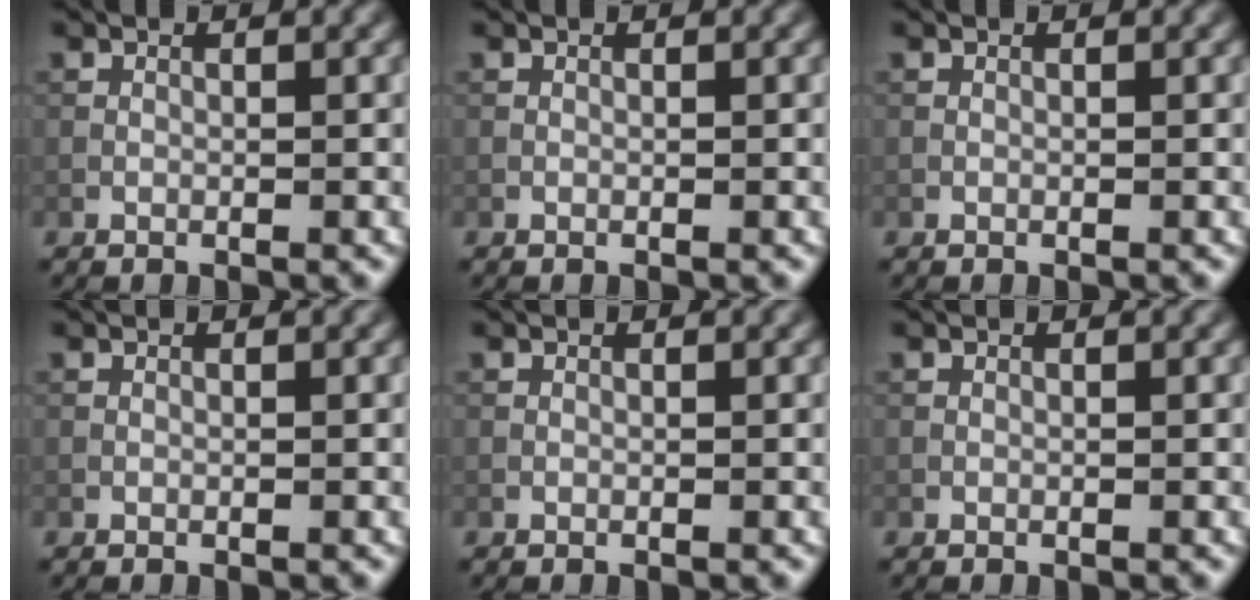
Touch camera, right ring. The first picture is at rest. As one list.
[{"total": 0.0}, {"total": 0.0}, {"total": 0.0}, {"total": 0.0}, {"total": 0.0}]